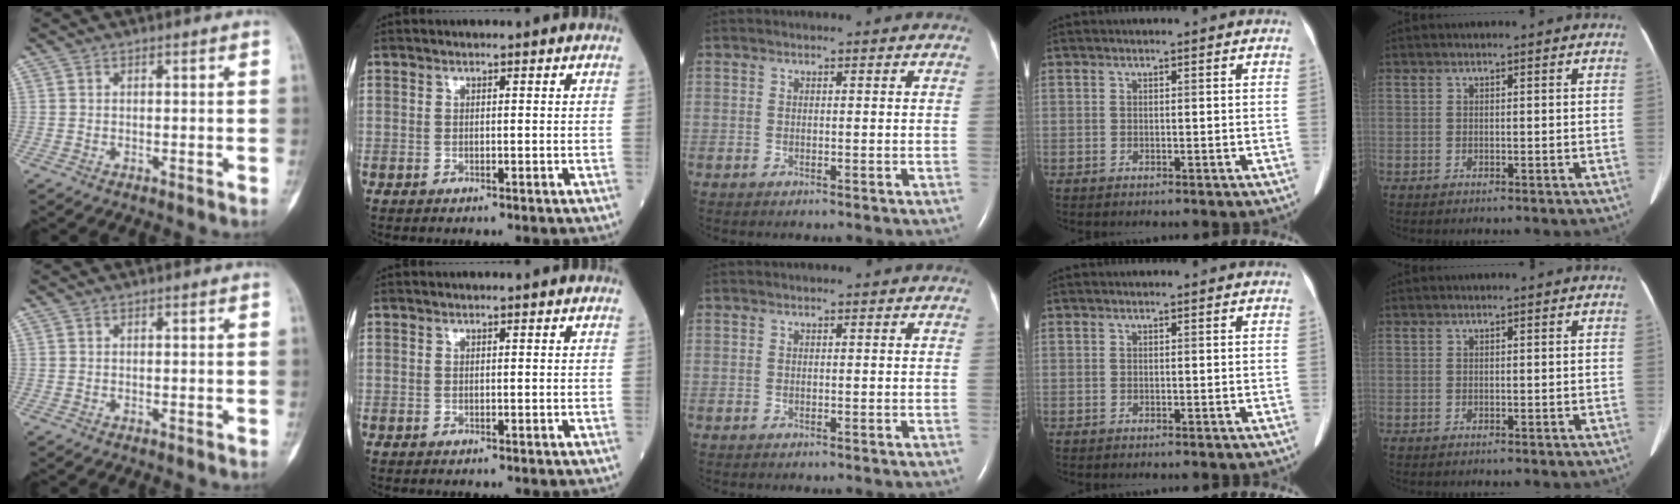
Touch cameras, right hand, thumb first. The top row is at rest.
{}